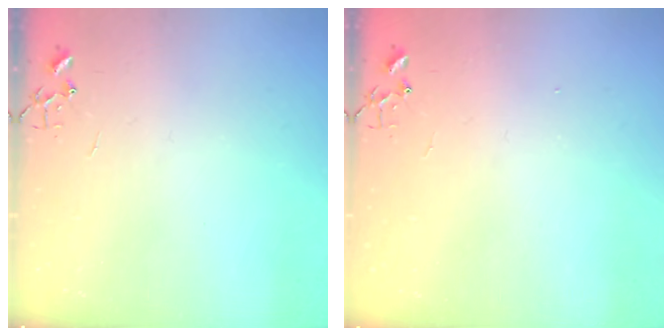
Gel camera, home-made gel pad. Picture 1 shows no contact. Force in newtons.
{"total": 1.1, "press": 1.1, "slide": 0.1}